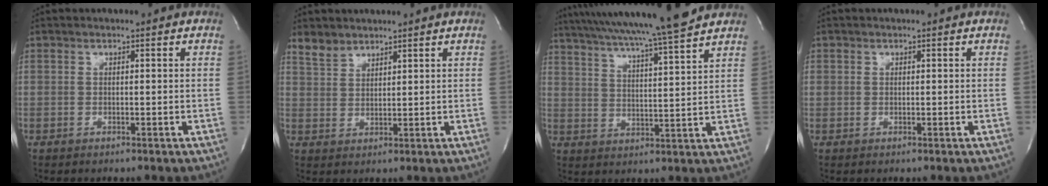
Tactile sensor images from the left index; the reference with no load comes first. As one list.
[{"total": 3.3, "force": [3.0, 1.3, 0.2], "torque": [-0.006, 0.011, 0.060]}, {"total": 18.5, "force": [16.1, -1.1, 9.0], "torque": [-0.156, -0.008, 0.238]}, {"total": 0.7, "force": [0.2, 0.7, 0.1], "torque": [0.007, 0.003, 0.001]}]